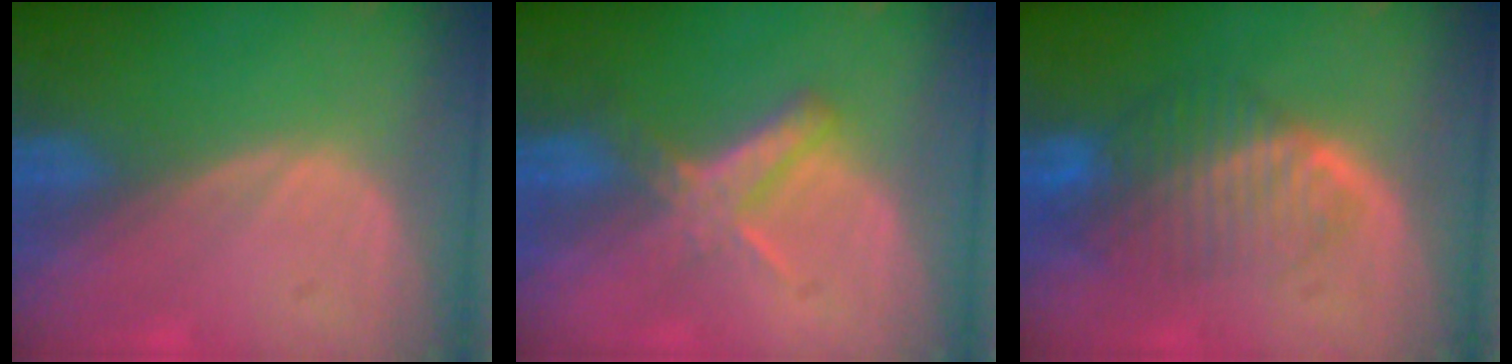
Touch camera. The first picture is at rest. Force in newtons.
{"total": 5.8, "press": 5.3, "slide": 2.4}
{"total": 8.1, "press": 7.2, "slide": 3.8}